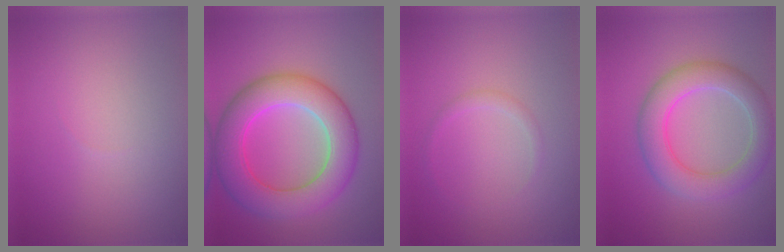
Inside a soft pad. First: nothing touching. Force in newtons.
{"total": 8.3, "press": 8.3, "slide": 0.1}
{"total": 0.8, "press": 0.8, "slide": 0.0}
{"total": 5.3, "press": 5.3, "slide": 0.2}